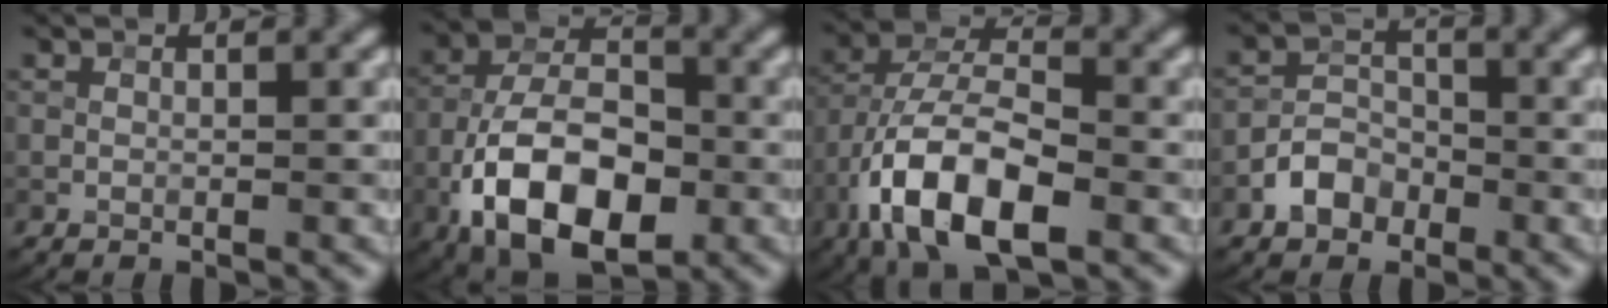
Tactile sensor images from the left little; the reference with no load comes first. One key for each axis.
{"total": 11.4, "fx": -4.7, "fy": 6.1, "fz": 8.5, "tx": -0.158, "ty": 0.005, "tz": -0.089}
{"total": 10.2, "fx": -4.3, "fy": 4.6, "fz": 8.0, "tx": -0.153, "ty": 0.006, "tz": -0.083}
{"total": 3.1, "fx": -1.8, "fy": 2.2, "fz": 1.3, "tx": -0.016, "ty": 0.010, "tz": -0.036}